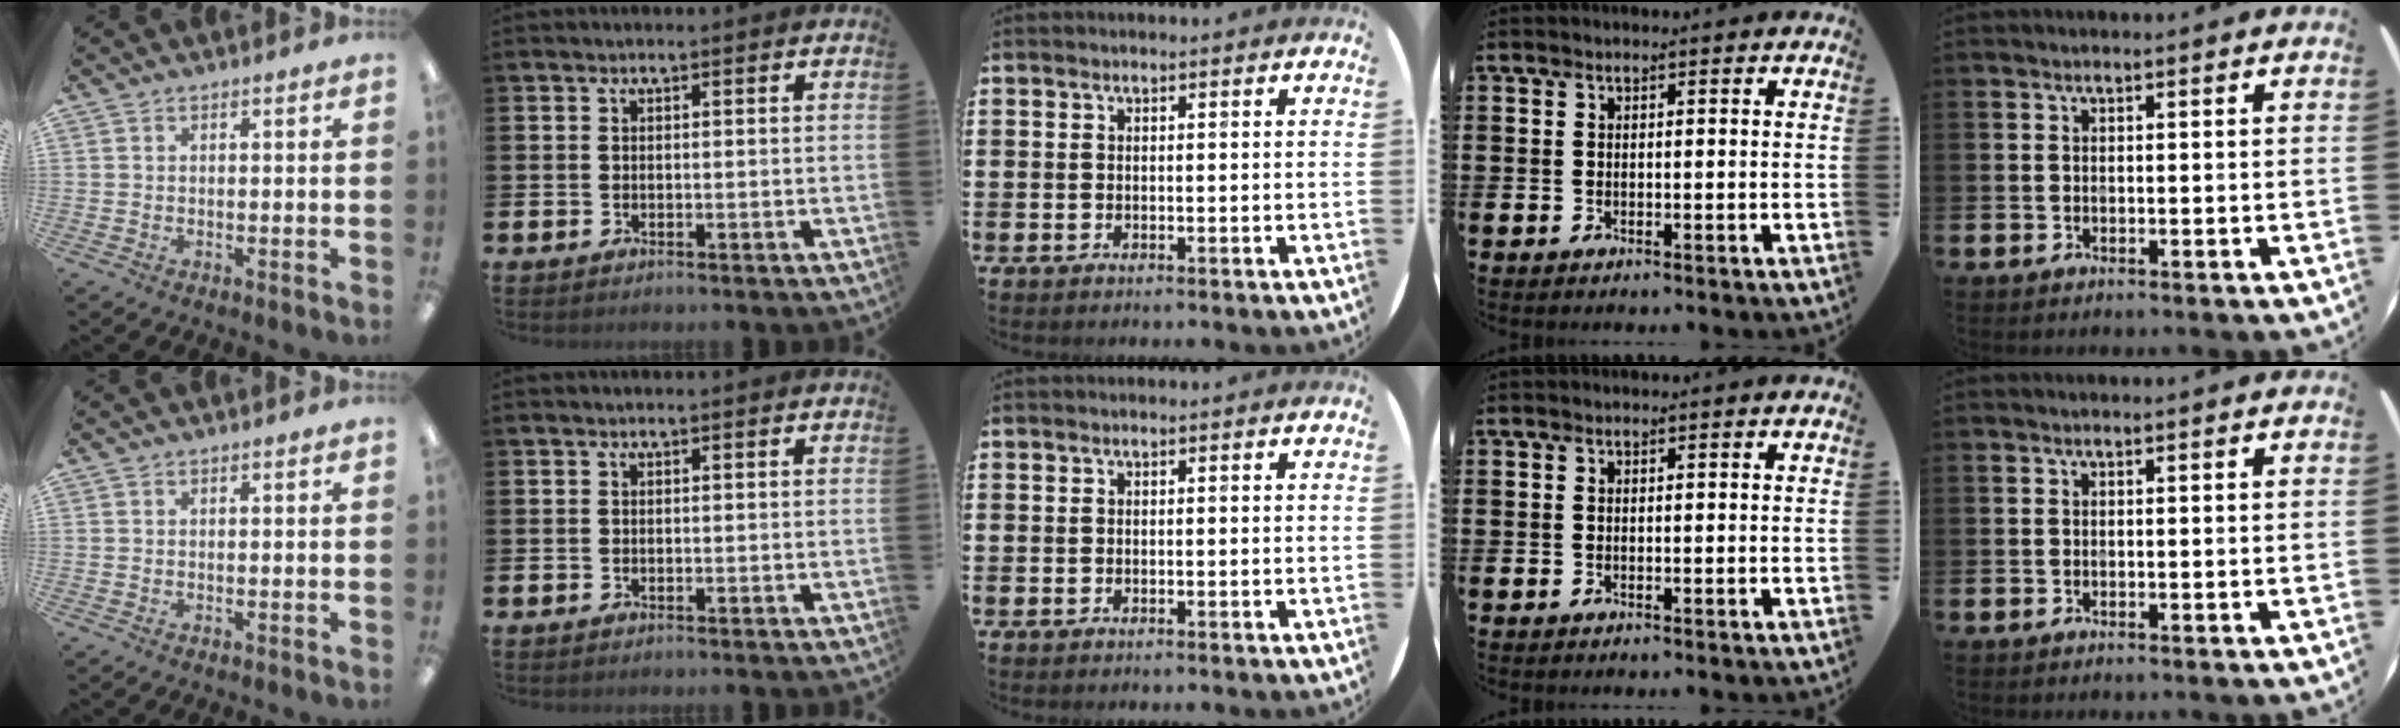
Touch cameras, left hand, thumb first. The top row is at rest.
{}